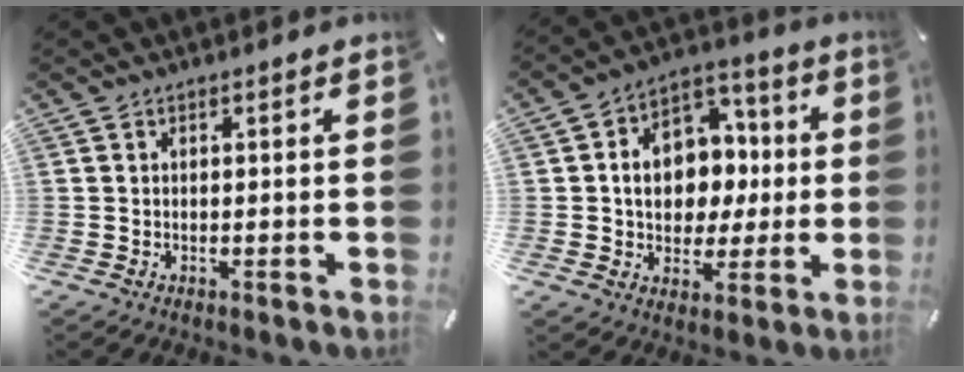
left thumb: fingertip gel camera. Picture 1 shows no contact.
{"total": 12.1, "force": [-0.6, 10.3, 6.3], "torque": [-0.094, 0.012, -0.004]}